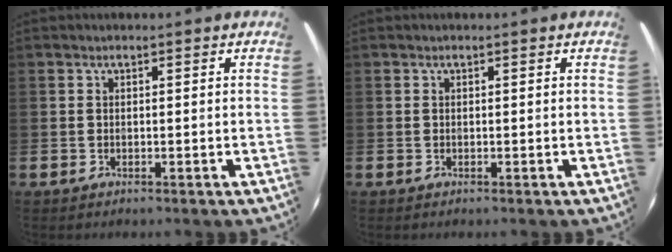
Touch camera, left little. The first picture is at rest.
{"total": 0.0}